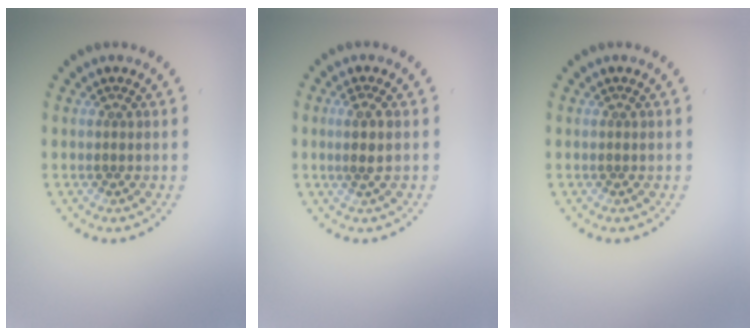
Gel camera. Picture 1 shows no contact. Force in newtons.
{"total": 1.3, "press": 1.1, "slide": 0.7}
{"total": 0.0}